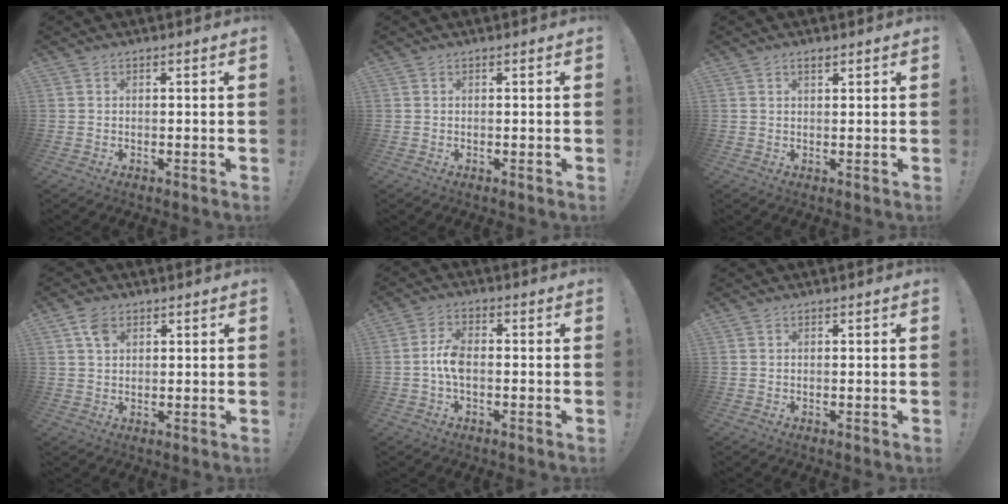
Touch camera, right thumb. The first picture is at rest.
{"total": 0.0}
{"total": 1.5, "force": [1.1, 0.5, 1.0], "torque": [-0.018, -0.001, 0.019]}
{"total": 4.5, "force": [2.3, 3.0, 2.4], "torque": [-0.038, -0.002, 0.043]}
{"total": 6.2, "force": [-1.2, 2.9, 5.4], "torque": [-0.114, 0.004, -0.021]}
{"total": 0.0}